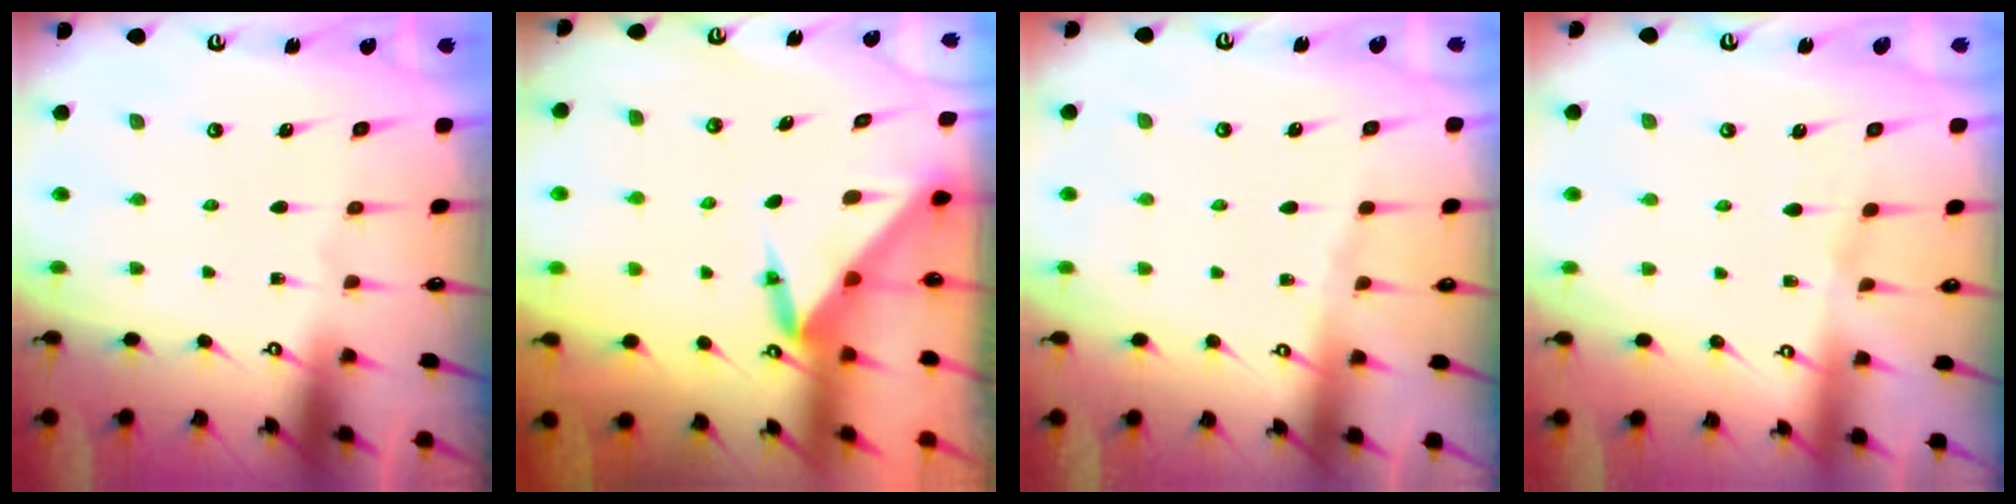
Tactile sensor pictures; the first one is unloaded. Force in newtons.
{"total": 3.4, "press": 3.4, "slide": 0.1}
{"total": 4.3, "press": 4.2, "slide": 0.7}
{"total": 3.7, "press": 3.6, "slide": 0.5}